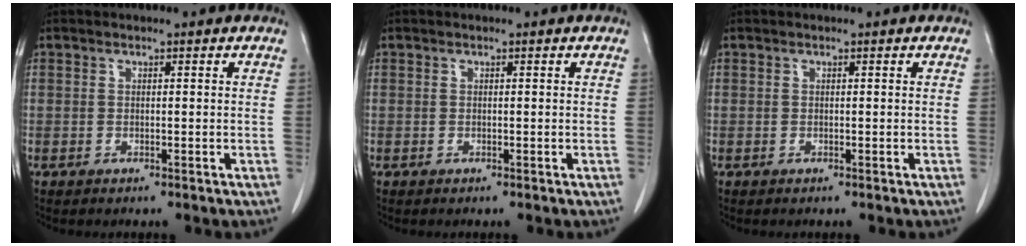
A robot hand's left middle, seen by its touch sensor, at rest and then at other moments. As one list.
[{"total": 0.0}, {"total": 0.0}]